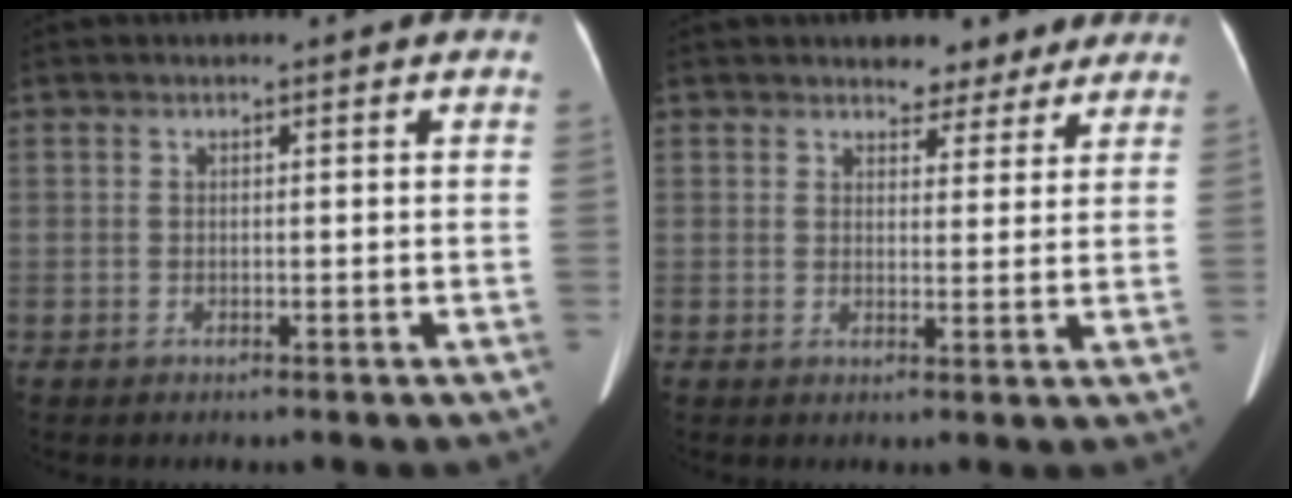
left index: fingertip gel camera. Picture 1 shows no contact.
{"total": 4.7, "force": [4.0, 2.5, 0.8], "torque": [-0.003, 0.001, 0.048]}